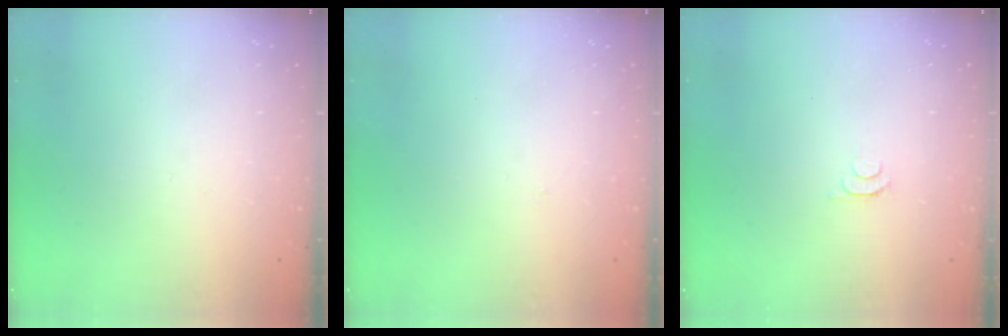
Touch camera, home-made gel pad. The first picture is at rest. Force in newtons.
{"total": 3.1, "press": 3.1, "slide": 0.5}
{"total": 4.4, "press": 4.3, "slide": 0.6}